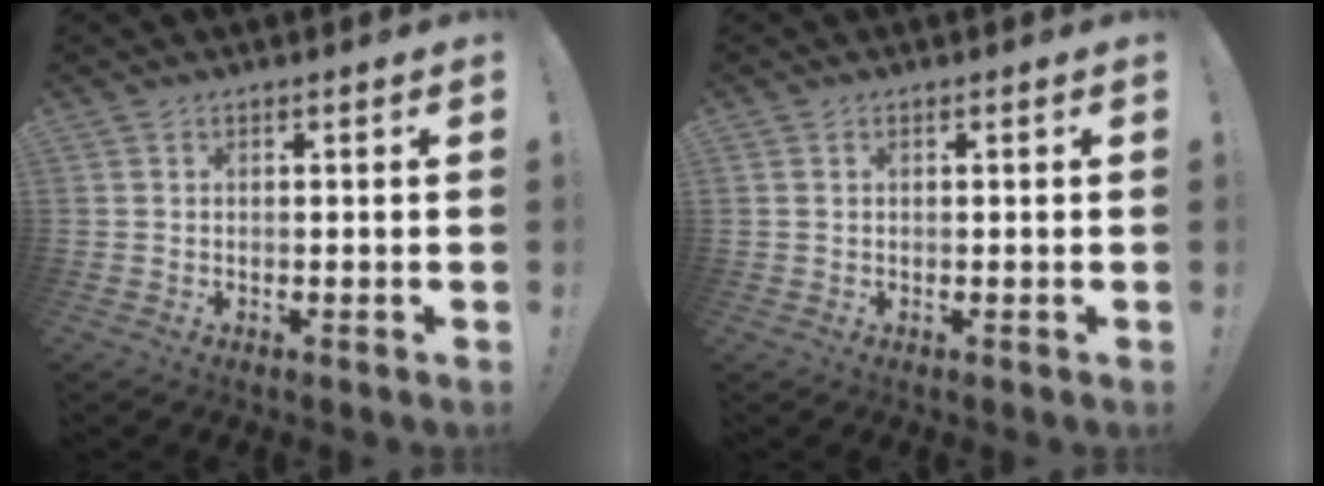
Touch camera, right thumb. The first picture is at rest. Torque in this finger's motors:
{"motor_torque": [-0.01, -0.11, -0.01, 0.19, 0.04]}